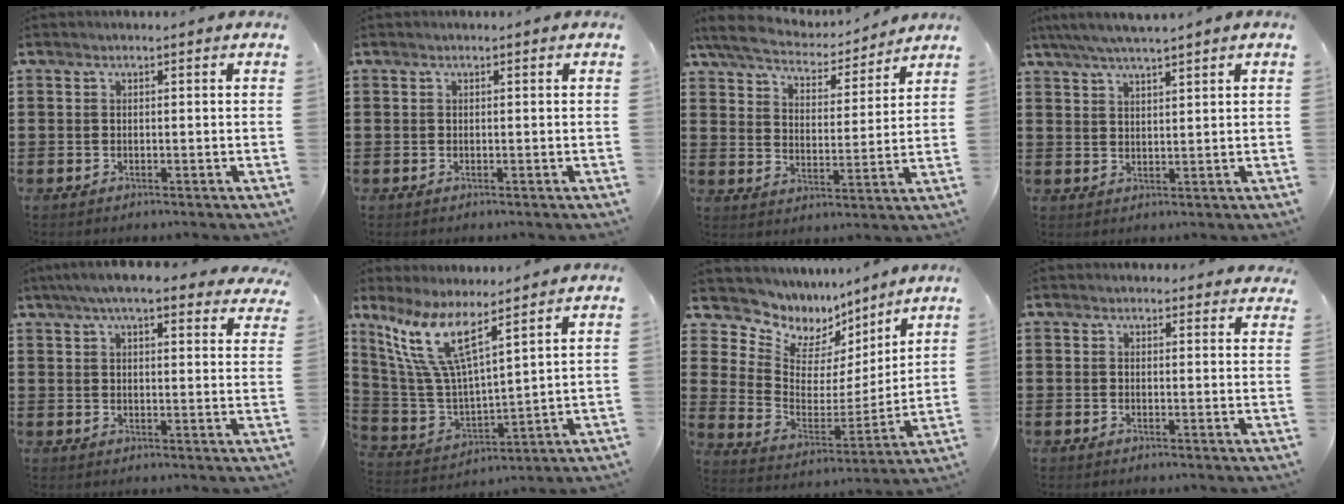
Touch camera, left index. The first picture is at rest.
{"total": 0.0}
{"total": 6.0, "force": [5.7, 0.9, 1.6], "torque": [-0.061, -0.034, 0.096]}
{"total": 3.8, "force": [3.2, -0.1, 1.9], "torque": [-0.043, -0.005, 0.059]}
{"total": 6.8, "force": [5.6, 1.0, 3.7], "torque": [-0.087, -0.006, 0.101]}
{"total": 11.2, "force": [7.3, 2.1, 8.2], "torque": [-0.196, -0.042, 0.128]}
{"total": 6.3, "force": [5.0, 3.8, 0.3], "torque": [-0.051, -0.046, 0.088]}
{"total": 1.6, "force": [1.5, 0.5, 0.2], "torque": [-0.008, 0.004, 0.030]}